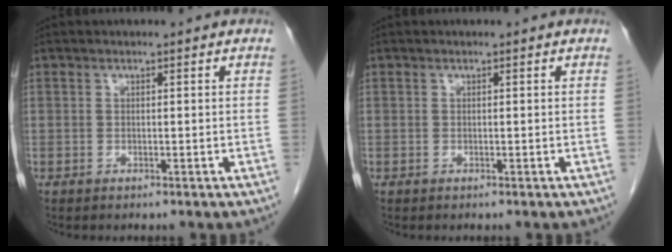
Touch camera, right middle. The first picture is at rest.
{"total": 0.0}